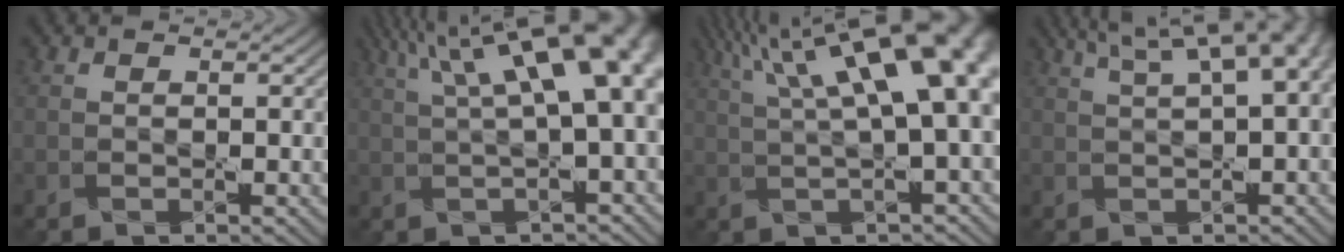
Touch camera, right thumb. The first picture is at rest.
{"total": 16.1, "force": [5.8, 4.9, 14.2], "torque": [-0.191, 0.051, 0.093]}
{"total": 17.6, "force": [6.8, 5.3, 15.3], "torque": [-0.219, 0.053, 0.111]}
{"total": 10.9, "force": [4.7, 3.5, 9.2], "torque": [-0.121, 0.040, 0.054]}